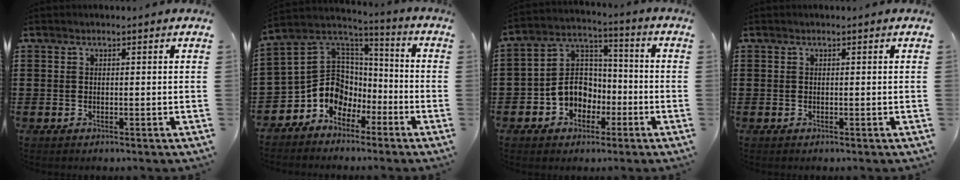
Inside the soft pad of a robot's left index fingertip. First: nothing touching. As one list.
[{"total": 9.5, "force": [-3.8, 8.3, 2.5], "torque": [-0.090, -0.002, -0.072]}, {"total": 7.5, "force": [-2.9, 6.6, 2.4], "torque": [-0.076, 0.012, -0.057]}, {"total": 0.0}]